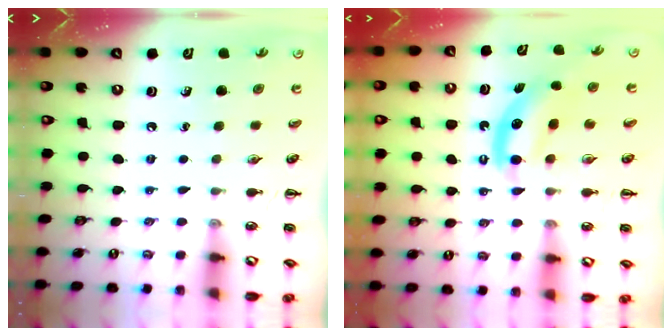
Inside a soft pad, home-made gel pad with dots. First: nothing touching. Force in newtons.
{"total": 5.8, "press": 5.7, "slide": 0.7}